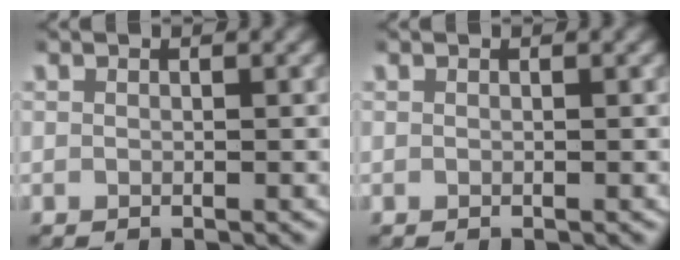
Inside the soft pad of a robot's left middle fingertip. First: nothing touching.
{"total": 0.0}